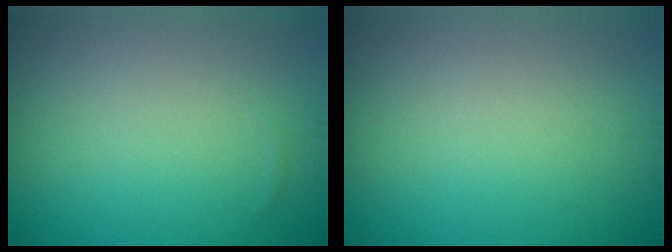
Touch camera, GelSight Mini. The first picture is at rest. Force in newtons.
{"total": 0.0}